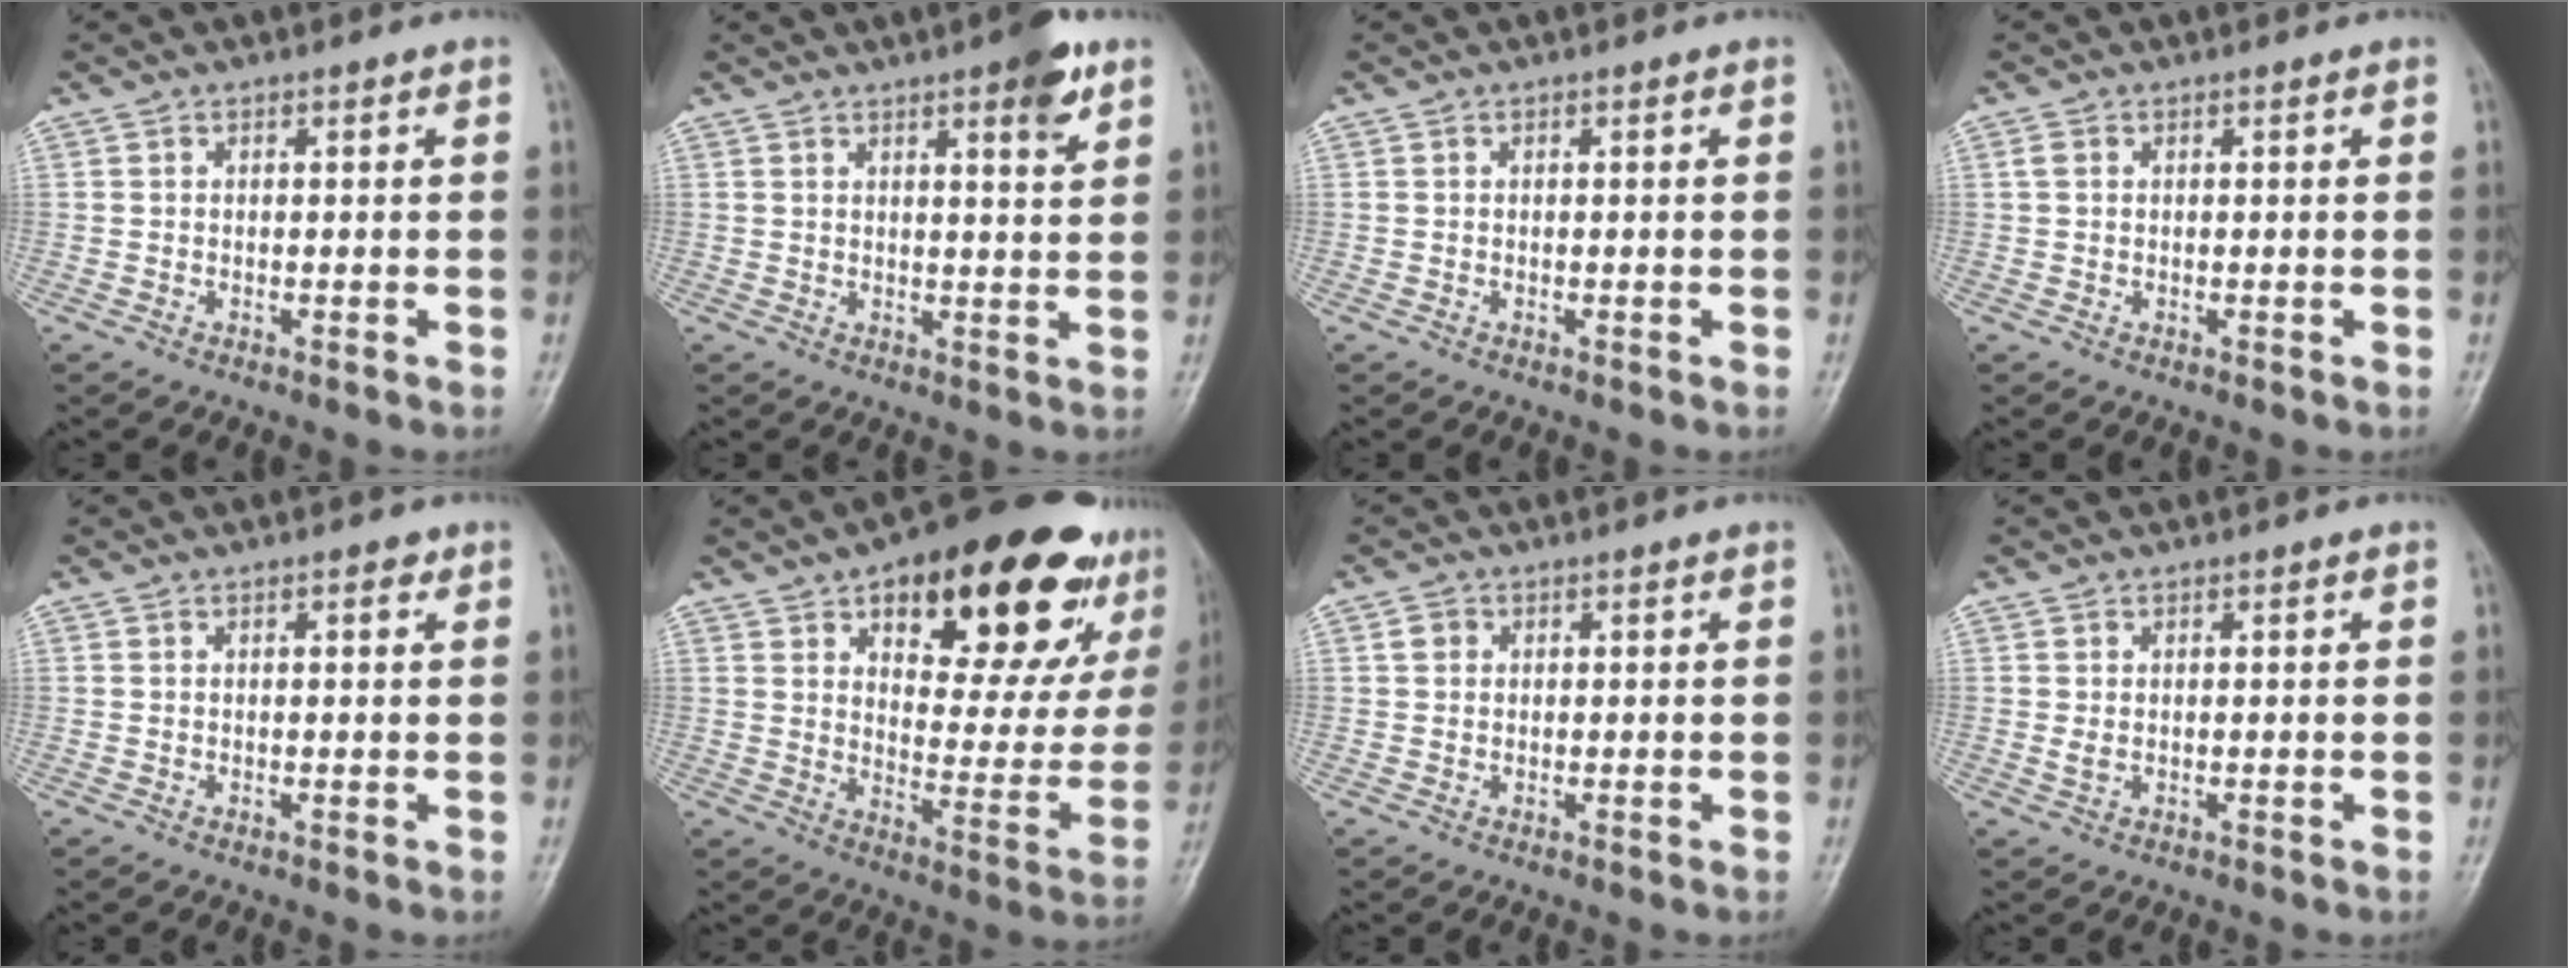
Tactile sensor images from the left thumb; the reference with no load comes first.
{"total": 6.1, "force": [3.6, 1.3, 4.8], "torque": [-0.057, -0.017, 0.045]}
{"total": 0.0}
{"total": 1.1, "force": [0.2, 0.8, 0.7], "torque": [-0.014, 0.004, 0.005]}
{"total": 1.4, "force": [0.7, 0.6, 1.0], "torque": [-0.009, 0.000, 0.006]}
{"total": 28.0, "force": [15.9, 11.9, 19.7], "torque": [-0.222, -0.033, 0.225]}
{"total": 1.7, "force": [0.4, 1.5, 0.7], "torque": [-0.006, 0.003, 0.005]}
{"total": 1.5, "force": [0.3, 0.8, 1.2], "torque": [-0.018, 0.002, 0.009]}